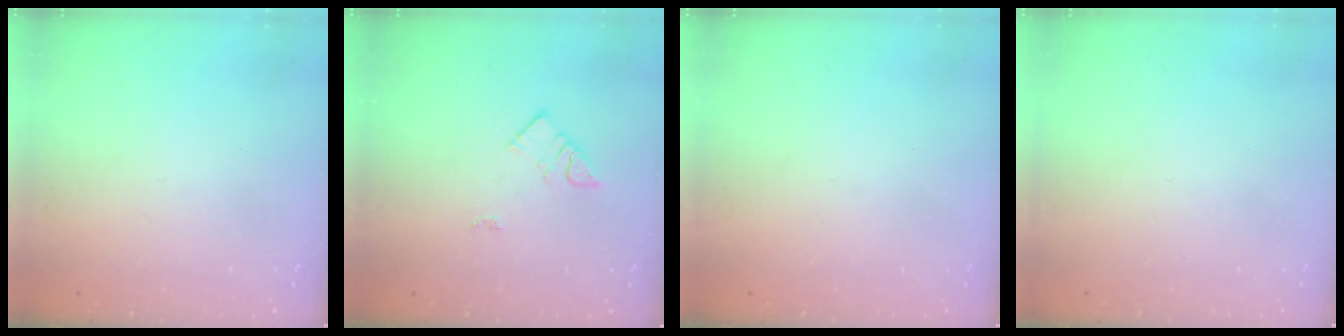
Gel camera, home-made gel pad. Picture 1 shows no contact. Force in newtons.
{"total": 3.5, "press": 3.5, "slide": 0.4}
{"total": 0.0}
{"total": 1.7, "press": 1.6, "slide": 0.1}